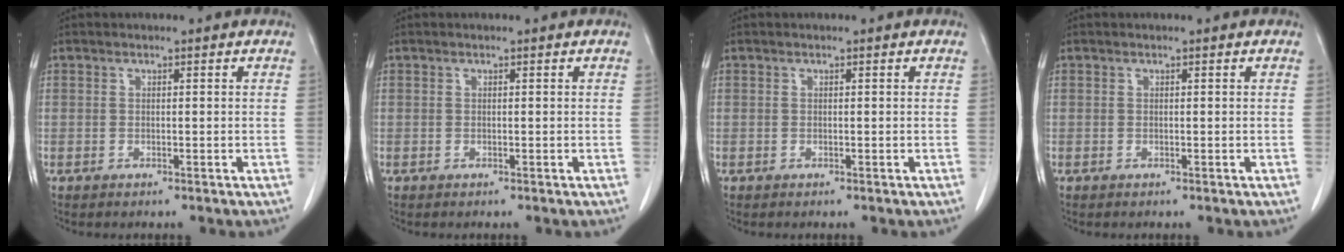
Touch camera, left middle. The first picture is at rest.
{"total": 0.0}
{"total": 0.0}
{"total": 0.0}